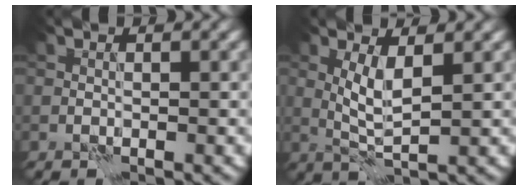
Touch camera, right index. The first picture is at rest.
{"total": 3.1, "force": [0.8, 0.6, 2.9], "torque": [-0.062, -0.002, 0.018]}